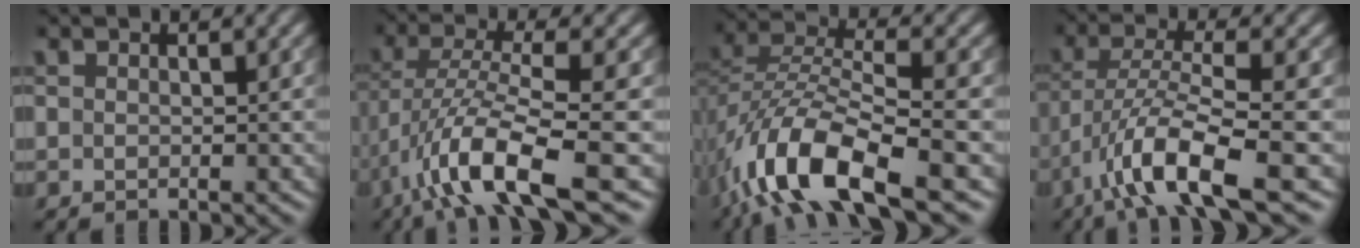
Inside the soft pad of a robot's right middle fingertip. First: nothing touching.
{"total": 8.4, "force": [-4.3, 1.8, 7.0], "torque": [-0.129, 0.005, -0.083]}
{"total": 10.1, "force": [-5.7, 3.6, 7.6], "torque": [-0.147, 0.003, -0.116]}
{"total": 7.4, "force": [-4.1, 1.4, 6.0], "torque": [-0.107, 0.004, -0.082]}